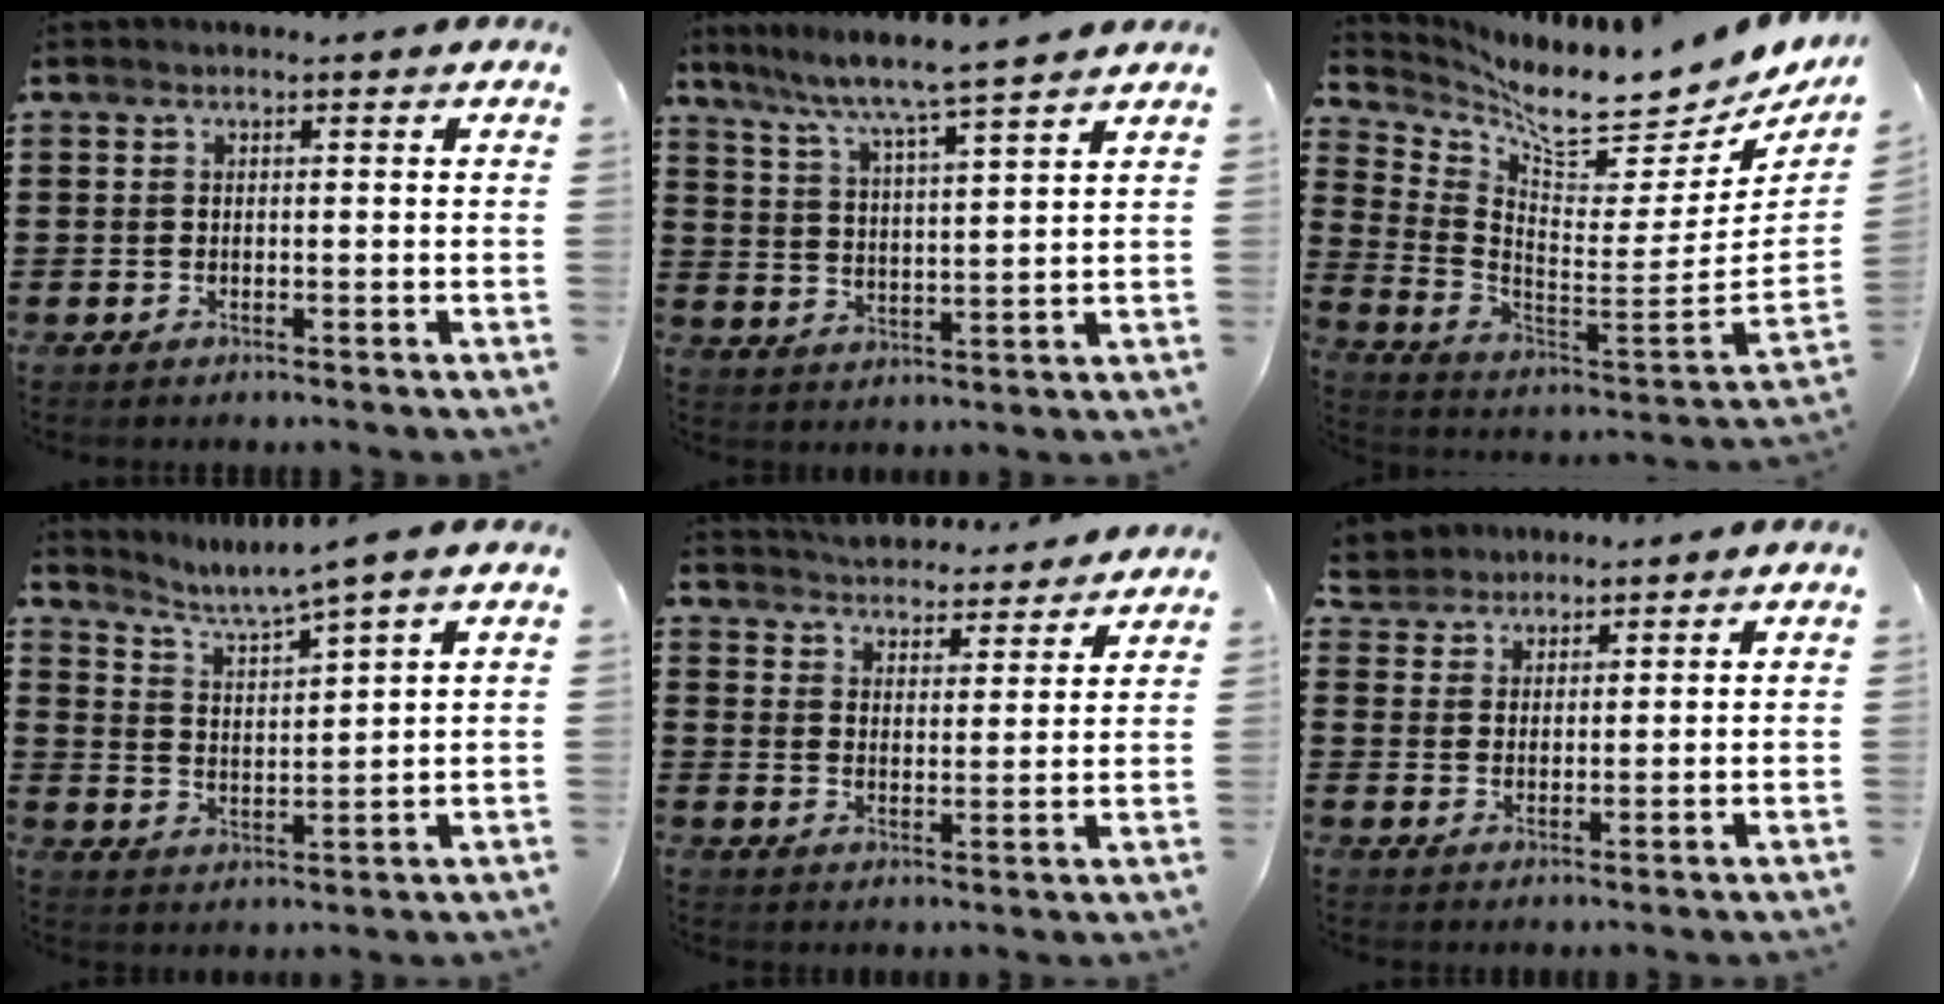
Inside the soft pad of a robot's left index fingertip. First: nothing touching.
{"total": 5.6, "force": [5.1, -1.2, 2.1], "torque": [-0.066, -0.040, 0.080]}
{"total": 9.0, "force": [8.0, 0.9, 4.0], "torque": [-0.093, -0.085, 0.129]}
{"total": 4.2, "force": [3.4, -1.0, 2.2], "torque": [-0.059, -0.025, 0.051]}
{"total": 4.4, "force": [4.4, 0.1, -0.3], "torque": [-0.018, -0.035, 0.073]}
{"total": 3.3, "force": [3.0, 1.4, -0.6], "torque": [-0.004, -0.003, 0.056]}